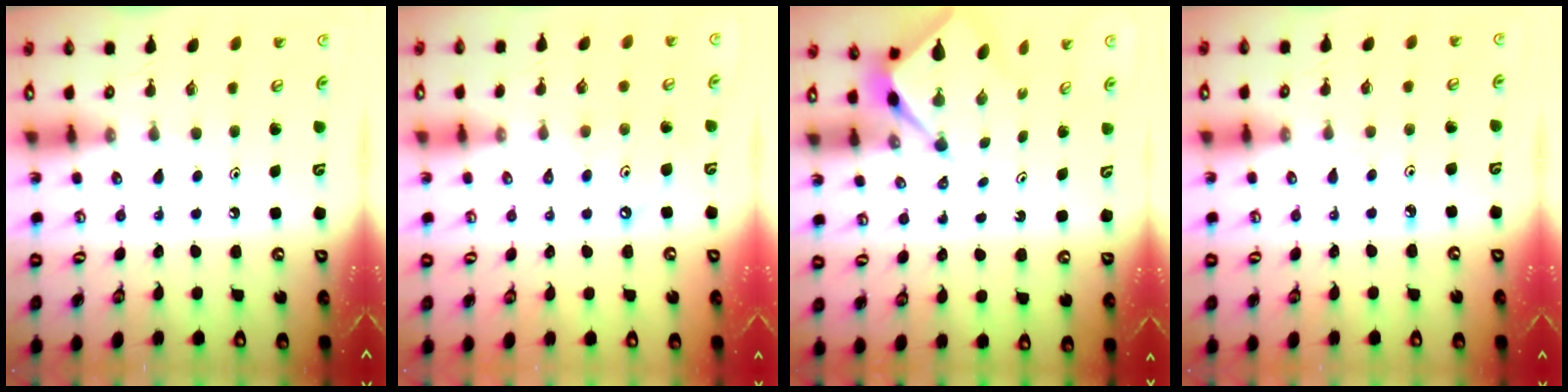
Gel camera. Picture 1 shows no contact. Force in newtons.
{"total": 2.1, "press": 2.1, "slide": 0.4}
{"total": 2.5, "press": 2.5, "slide": 0.1}
{"total": 2.9, "press": 2.9, "slide": 0.3}